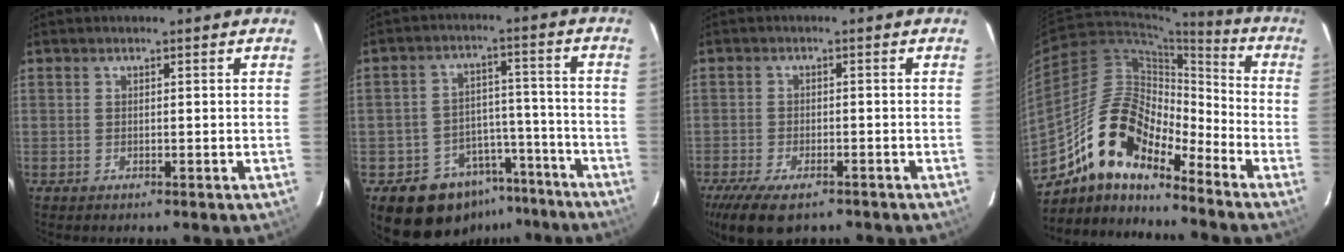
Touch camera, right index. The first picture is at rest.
{"total": 14.0, "force": [-10.2, 9.0, 3.0], "torque": [-0.065, 0.052, -0.127]}
{"total": 10.6, "force": [-7.3, 4.5, 6.2], "torque": [-0.146, -0.030, -0.124]}
{"total": 15.7, "force": [-11.9, 5.5, 8.6], "torque": [-0.148, 0.009, -0.235]}